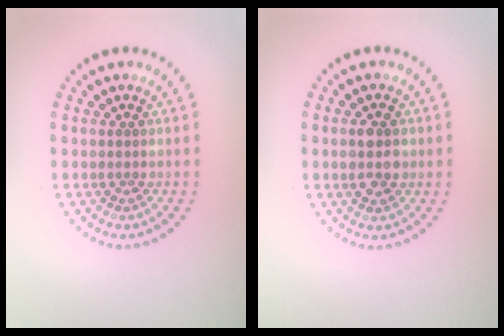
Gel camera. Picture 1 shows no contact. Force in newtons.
{"total": 2.4, "press": 2.4, "slide": 0.3}